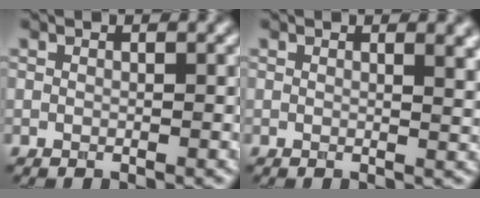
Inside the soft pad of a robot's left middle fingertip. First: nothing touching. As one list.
[{"total": 3.4, "force": [1.5, 1.3, 2.7], "torque": [-0.021, 0.001, 0.019]}]